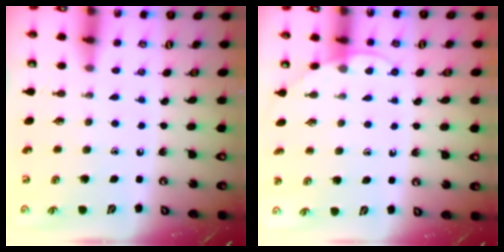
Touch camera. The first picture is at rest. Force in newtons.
{"total": 5.1, "press": 5.1, "slide": 0.5}